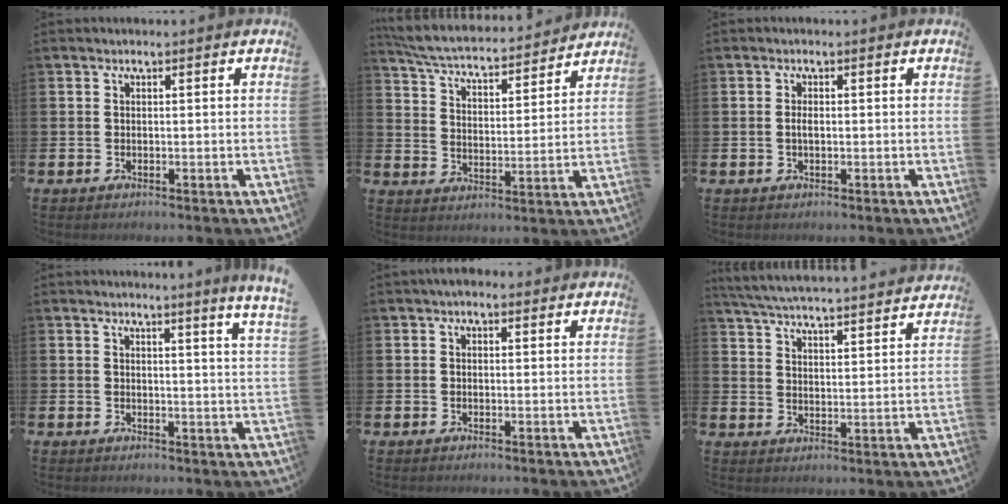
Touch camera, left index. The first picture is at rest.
{"total": 5.7, "force": [5.5, 0.8, 1.3], "torque": [-0.052, -0.048, 0.092]}
{"total": 1.2, "force": [-0.1, 0.5, 1.1], "torque": [-0.024, 0.005, -0.002]}
{"total": 2.6, "force": [2.4, -0.9, 0.6], "torque": [0.001, -0.024, 0.039]}
{"total": 1.4, "force": [1.0, 0.8, 0.4], "torque": [0.003, 0.005, 0.015]}
{"total": 5.8, "force": [5.7, 0.0, 1.1], "torque": [-0.044, -0.045, 0.099]}